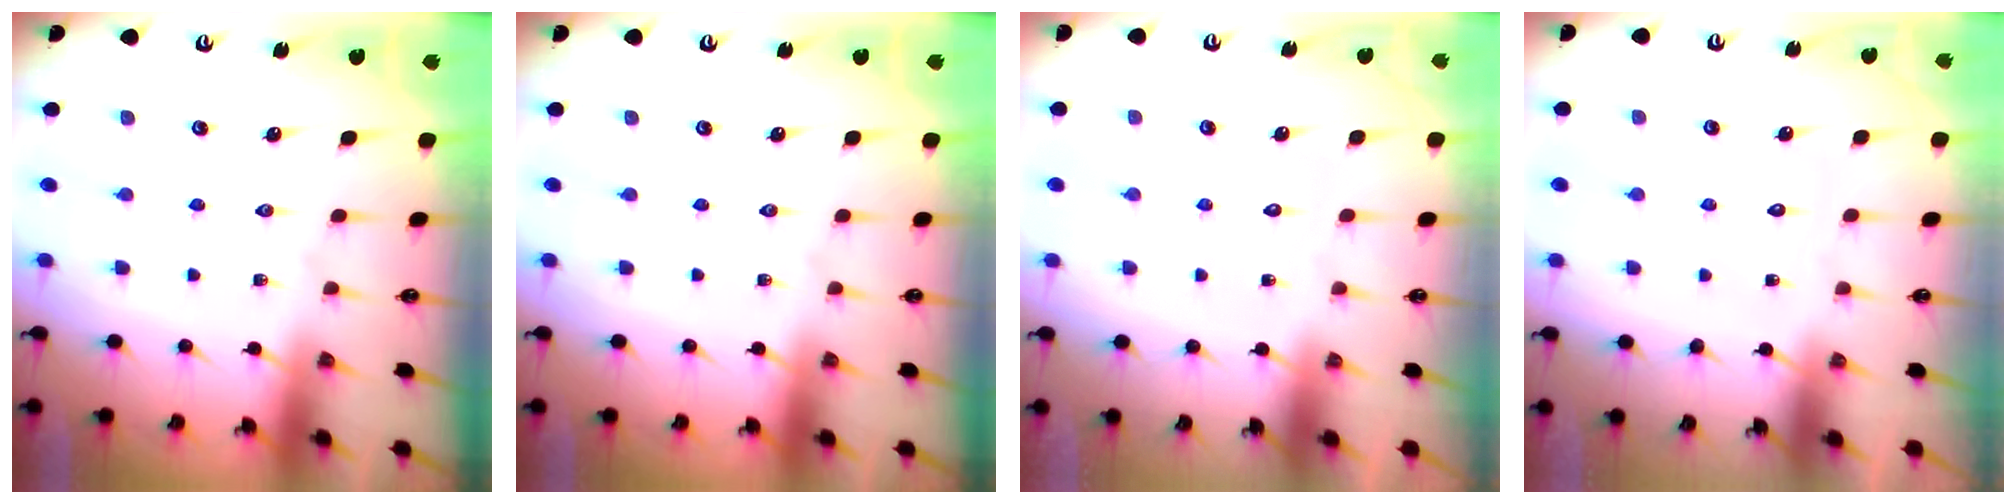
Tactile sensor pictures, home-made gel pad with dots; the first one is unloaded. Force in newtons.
{"total": 0.0}
{"total": 1.6, "press": 1.6, "slide": 0.1}
{"total": 1.6, "press": 1.6, "slide": 0.0}